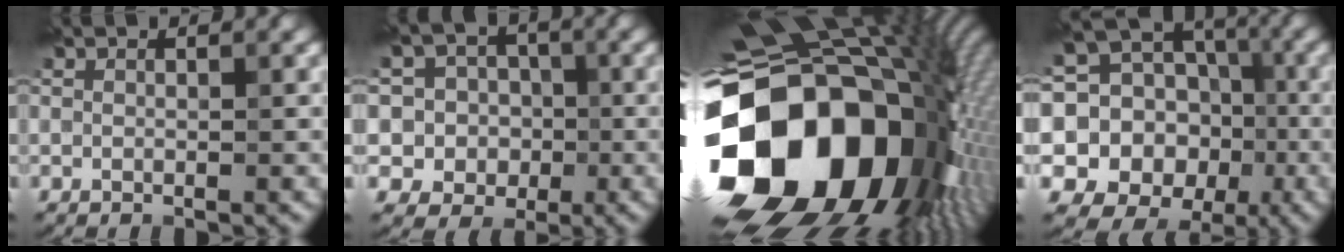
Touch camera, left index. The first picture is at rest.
{"total": 6.6, "force": [0.5, 6.4, 1.9], "torque": [-0.030, 0.024, -0.024]}
{"total": 22.0, "force": [-3.8, 16.3, 14.2], "torque": [-0.300, -0.040, -0.044]}
{"total": 17.7, "force": [-1.3, 16.5, 6.5], "torque": [-0.155, 0.009, -0.017]}